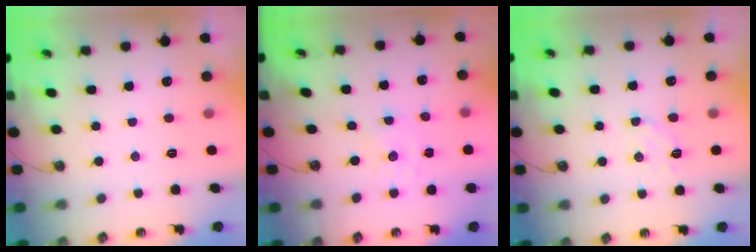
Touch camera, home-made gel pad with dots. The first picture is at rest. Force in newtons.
{"total": 0.0}
{"total": 4.9, "press": 4.8, "slide": 0.7}